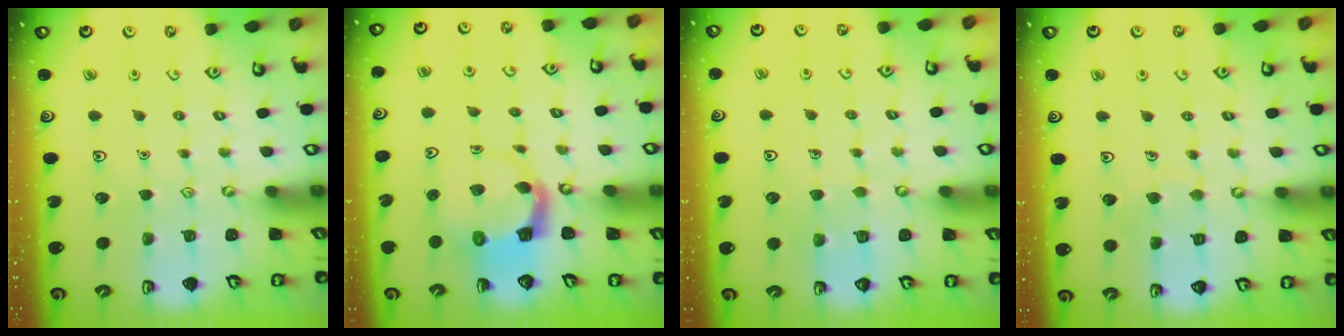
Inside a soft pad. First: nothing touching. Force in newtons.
{"total": 3.7, "press": 3.6, "slide": 0.7}
{"total": 3.4, "press": 3.3, "slide": 0.3}
{"total": 4.3, "press": 4.2, "slide": 0.4}